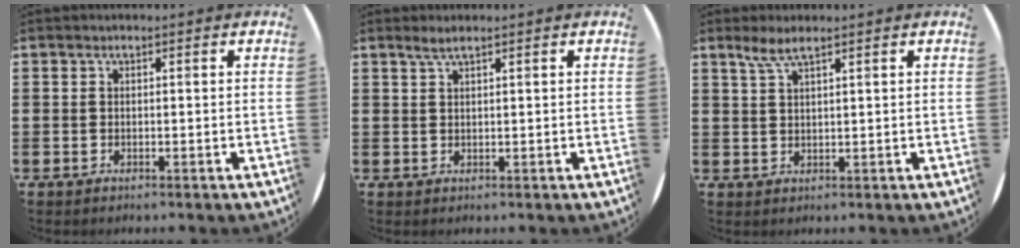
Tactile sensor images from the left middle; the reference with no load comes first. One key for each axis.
{"total": 1.6, "fx": 1.2, "fy": 0.0, "fz": 1.0, "tx": -0.020, "ty": 0.002, "tz": 0.021}
{"total": 2.8, "fx": 2.1, "fy": 0.2, "fz": 1.8, "tx": -0.039, "ty": 0.003, "tz": 0.037}